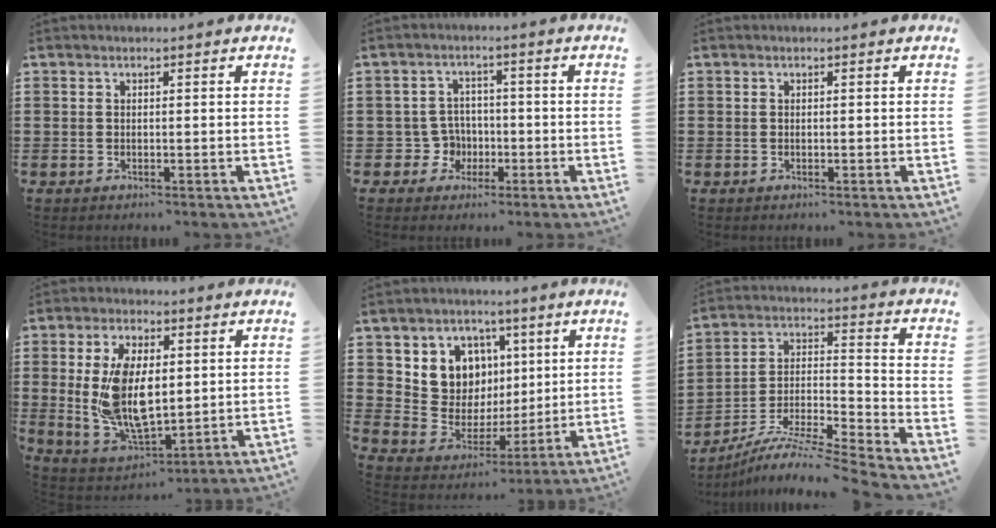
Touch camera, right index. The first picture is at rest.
{"total": 4.7, "force": [-1.3, 4.2, 1.5], "torque": [-0.048, 0.008, -0.025]}
{"total": 0.0}
{"total": 12.3, "force": [1.4, 7.0, 10.0], "torque": [-0.214, -0.001, 0.027]}
{"total": 8.7, "force": [3.3, 7.9, 1.9], "torque": [-0.072, -0.030, 0.064]}
{"total": 8.3, "force": [-7.6, -0.3, 3.4], "torque": [-0.059, -0.003, -0.156]}